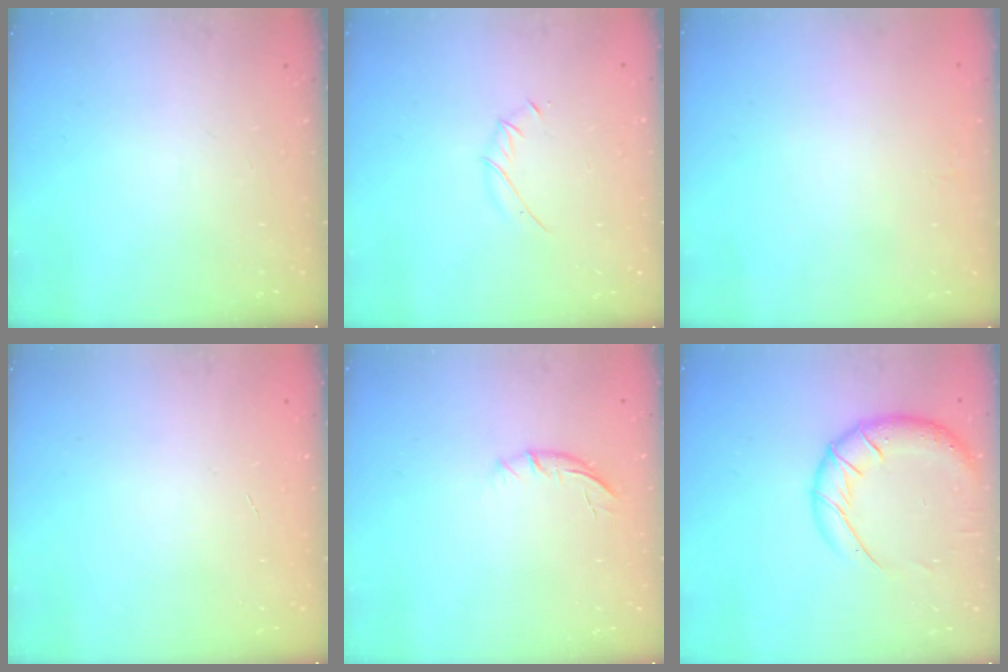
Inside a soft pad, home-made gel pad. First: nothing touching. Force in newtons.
{"total": 3.8, "press": 3.7, "slide": 0.9}
{"total": 0.0}
{"total": 0.0}
{"total": 6.5, "press": 6.4, "slide": 1.4}
{"total": 15.9, "press": 15.5, "slide": 3.4}